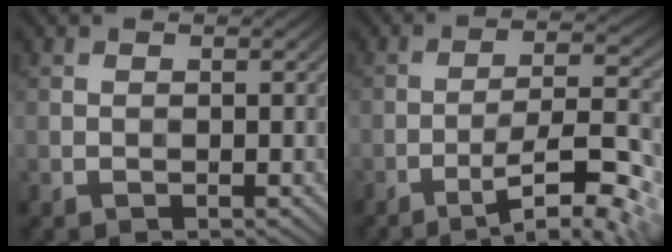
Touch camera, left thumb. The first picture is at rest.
{"total": 9.5, "force": [-5.7, 1.8, 7.4], "torque": [-0.130, 0.008, -0.088]}